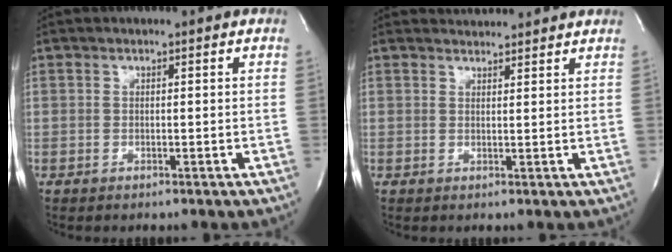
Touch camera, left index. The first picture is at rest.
{"total": 4.3, "force": [4.2, 0.6, 0.1], "torque": [-0.009, 0.016, 0.052]}